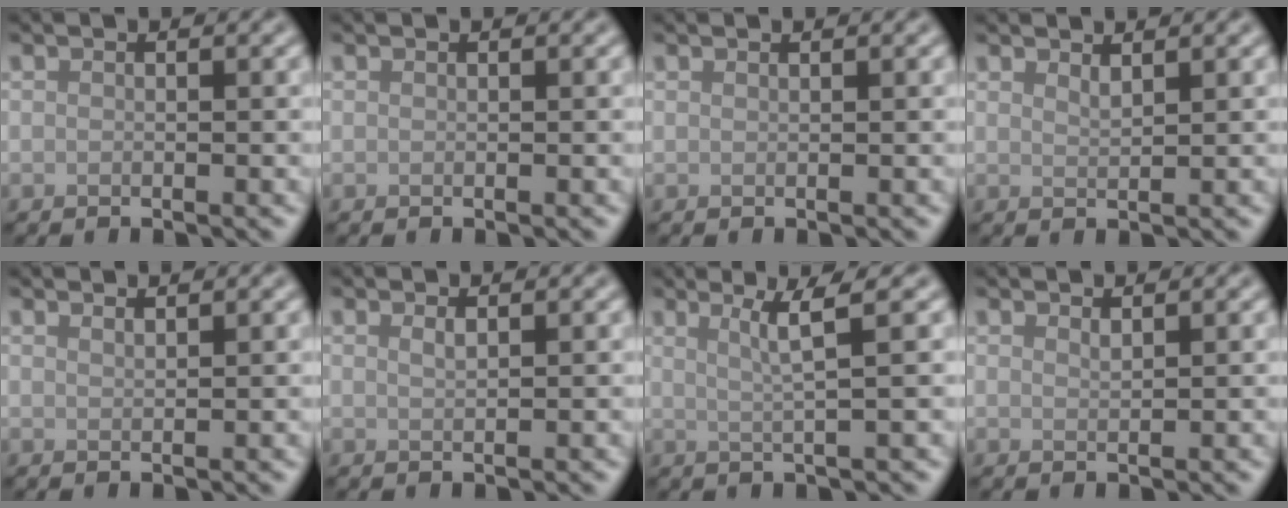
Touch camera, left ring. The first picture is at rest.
{"total": 0.0}
{"total": 0.5, "force": [0.5, 0.1, 0.2], "torque": [0.002, -0.002, 0.005]}
{"total": 1.0, "force": [0.9, 0.1, 0.4], "torque": [-0.006, 0.000, 0.017]}
{"total": 1.2, "force": [1.1, 0.2, 0.4], "torque": [0.003, 0.001, 0.011]}
{"total": 0.8, "force": [0.5, 0.2, 0.5], "torque": [-0.007, 0.000, 0.009]}
{"total": 3.1, "force": [1.3, 0.3, 2.8], "torque": [-0.050, 0.002, 0.023]}
{"total": 0.7, "force": [0.6, 0.1, 0.3], "torque": [-0.003, 0.000, 0.013]}